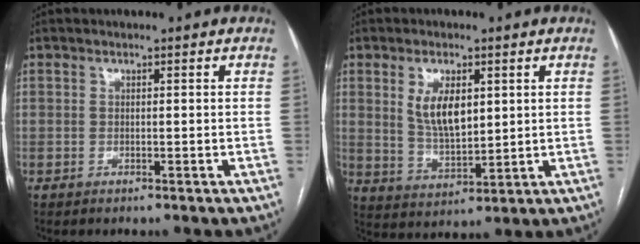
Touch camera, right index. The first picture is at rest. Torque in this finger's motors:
{"motor_torque": [0.22, 0.08, 0.17, 0.07]}